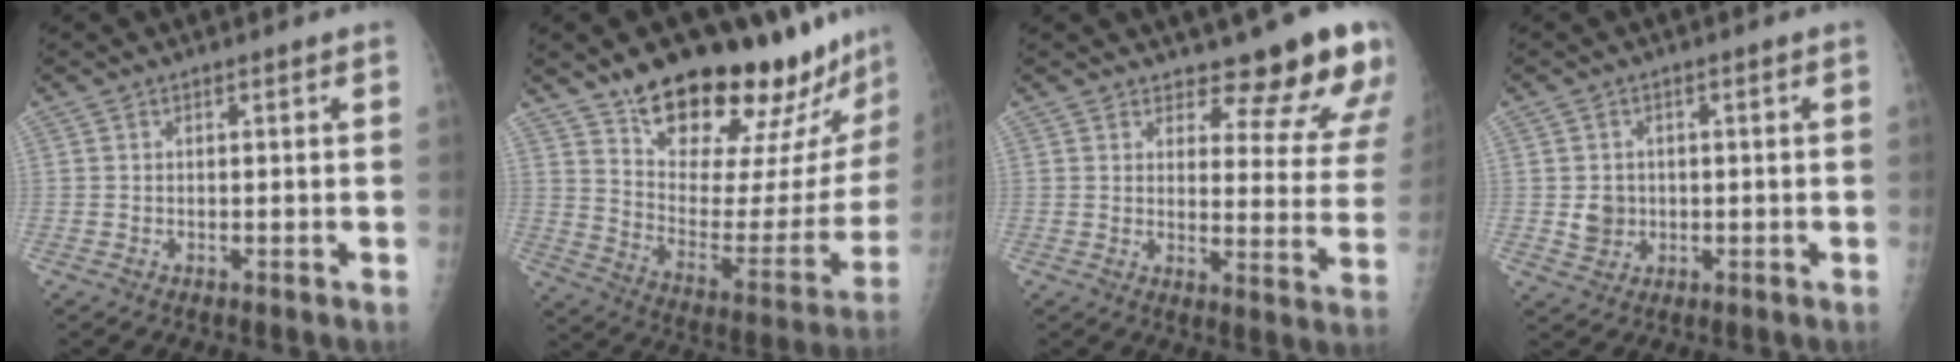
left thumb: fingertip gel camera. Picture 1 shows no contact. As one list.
[{"total": 27.6, "force": [22.2, 7.9, 14.3], "torque": [-0.175, -0.133, 0.317]}, {"total": 14.2, "force": [12.0, 4.6, 6.1], "torque": [-0.023, -0.092, 0.131]}, {"total": 3.7, "force": [-0.1, 3.4, 1.5], "torque": [-0.008, 0.002, 0.004]}]